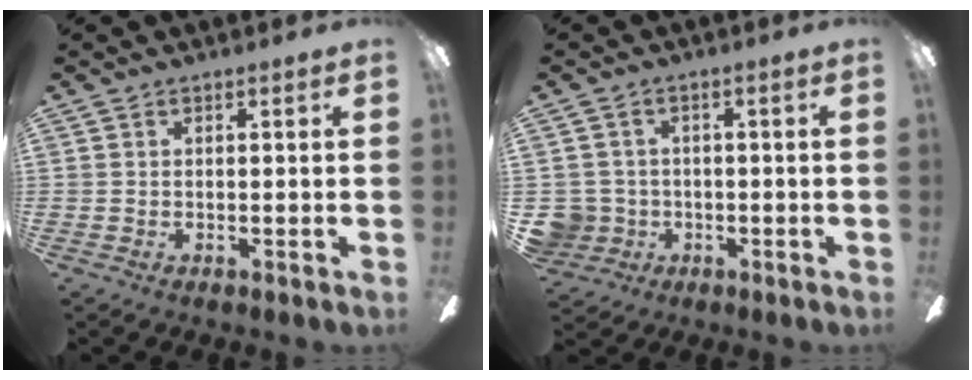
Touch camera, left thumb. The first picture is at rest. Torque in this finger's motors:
{"motor_torque": [-0.19, 0.15, -0.31, 0.13, -0.01]}